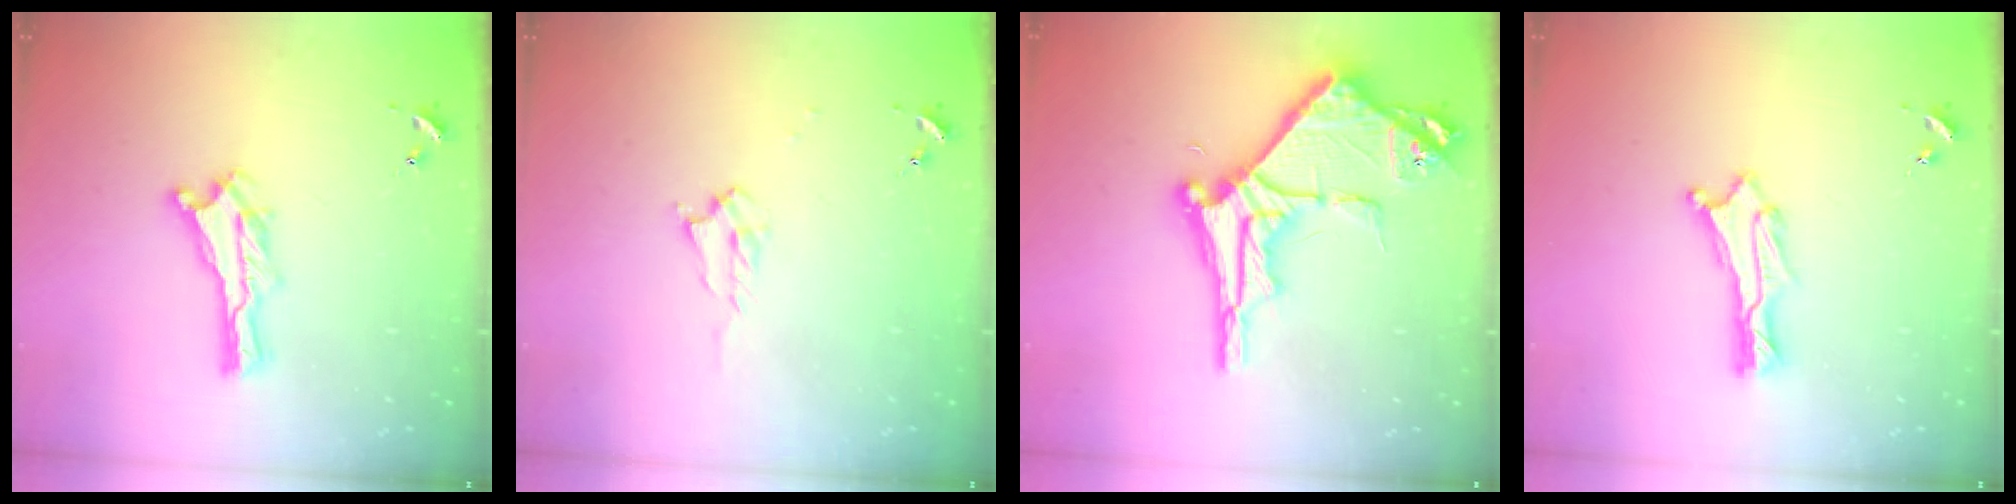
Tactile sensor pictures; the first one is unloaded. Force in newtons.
{"total": 1.7, "press": 1.6, "slide": 0.2}
{"total": 8.7, "press": 8.7, "slide": 1.0}
{"total": 0.9, "press": 0.8, "slide": 0.1}